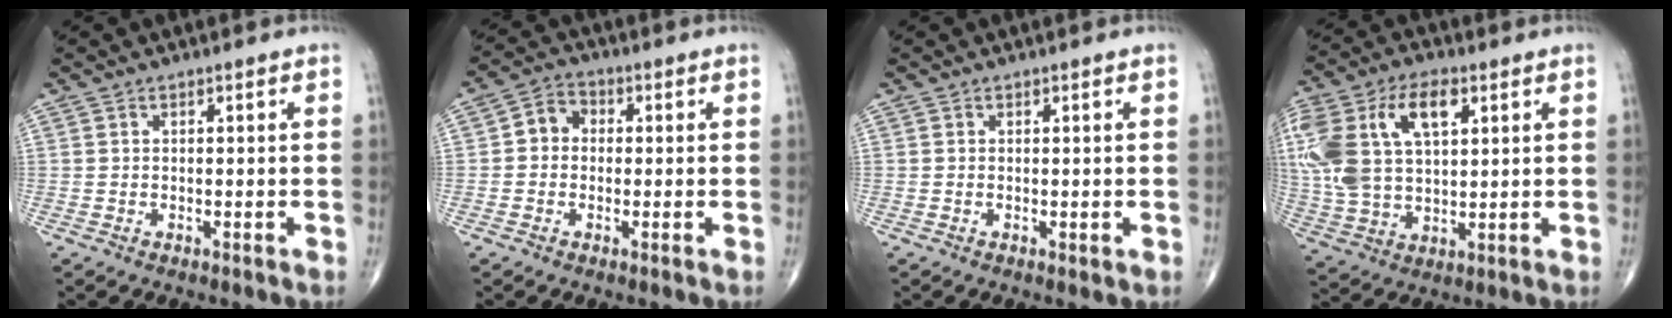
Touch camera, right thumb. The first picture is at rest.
{"total": 4.7, "force": [-0.1, 4.0, 2.4], "torque": [-0.025, 0.018, -0.013]}
{"total": 0.6, "force": [0.0, 0.3, 0.5], "torque": [-0.006, -0.002, 0.001]}
{"total": 19.7, "force": [6.1, 11.2, 15.1], "torque": [-0.329, 0.012, 0.115]}